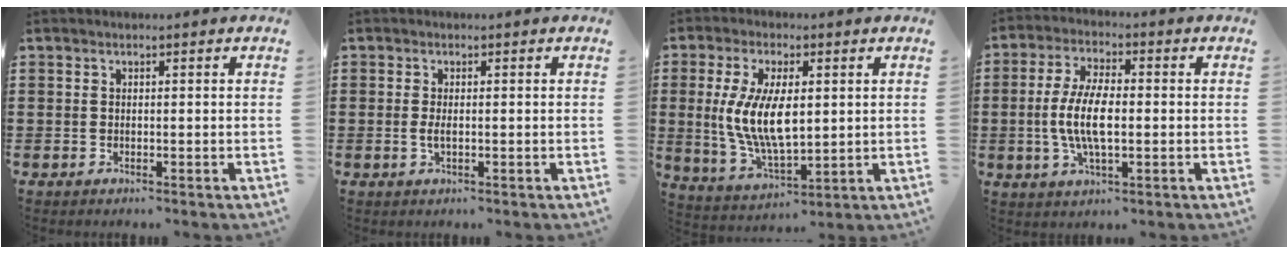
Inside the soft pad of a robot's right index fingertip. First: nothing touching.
{"total": 1.6, "force": [-0.2, 0.3, 1.6], "torque": [-0.037, -0.005, -0.006]}
{"total": 10.2, "force": [0.8, 4.6, 9.0], "torque": [-0.194, 0.001, 0.011]}
{"total": 8.3, "force": [-1.0, 3.1, 7.7], "torque": [-0.167, -0.006, -0.025]}